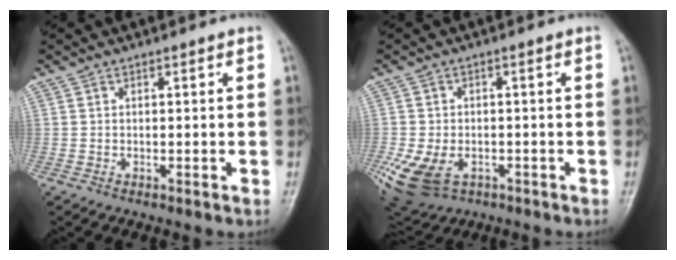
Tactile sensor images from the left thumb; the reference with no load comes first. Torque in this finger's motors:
{"motor_torque": [0.01, 0.98, 1.27, 0.37, 0.41]}